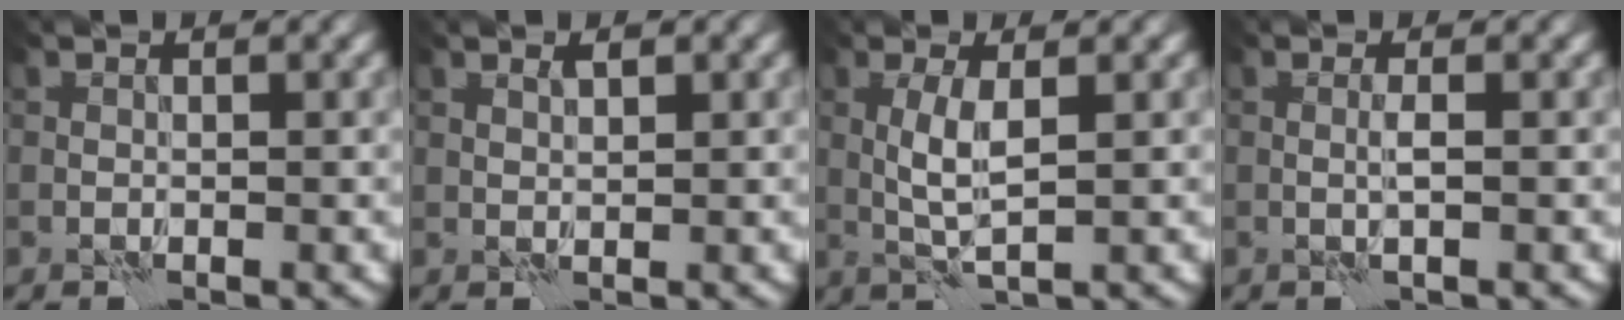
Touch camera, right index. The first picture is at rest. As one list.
[{"total": 0.9, "force": [0.7, 0.1, 0.5], "torque": [-0.014, -0.002, 0.013]}, {"total": 2.8, "force": [0.4, 0.4, 2.7], "torque": [-0.064, 0.003, 0.008]}, {"total": 0.9, "force": [0.0, -0.2, 0.9], "torque": [-0.021, 0.001, -0.002]}]